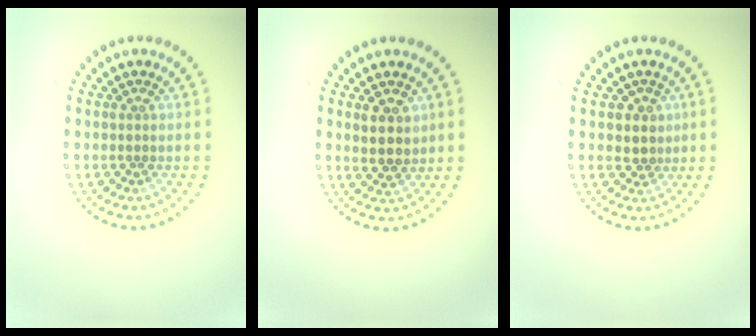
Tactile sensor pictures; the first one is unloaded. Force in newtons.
{"total": 2.8, "press": 2.7, "slide": 0.9}
{"total": 1.8, "press": 1.5, "slide": 1.1}